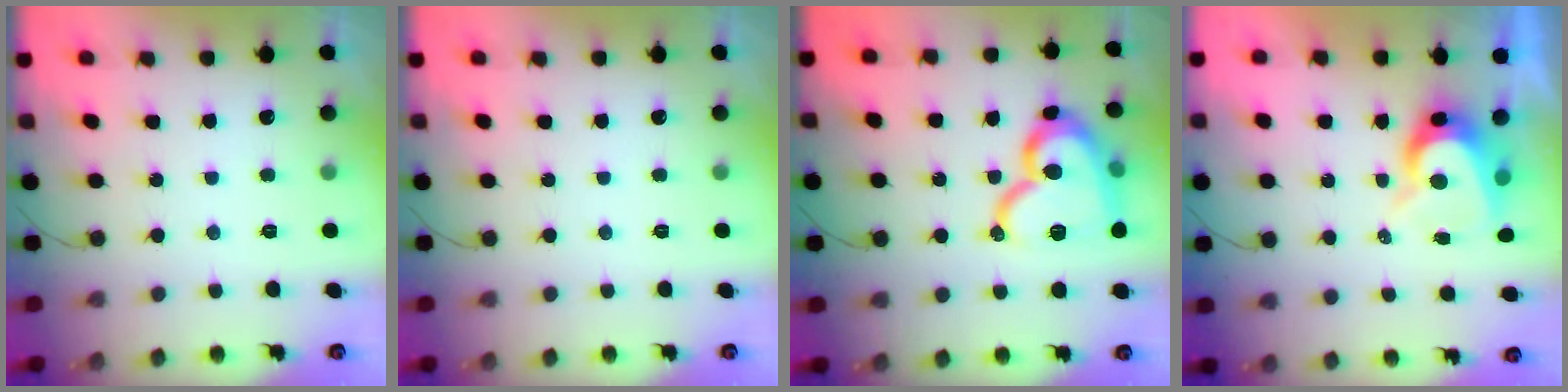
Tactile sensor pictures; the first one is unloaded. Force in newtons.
{"total": 0.0}
{"total": 19.8, "press": 19.7, "slide": 2.0}
{"total": 8.5, "press": 8.5, "slide": 0.7}